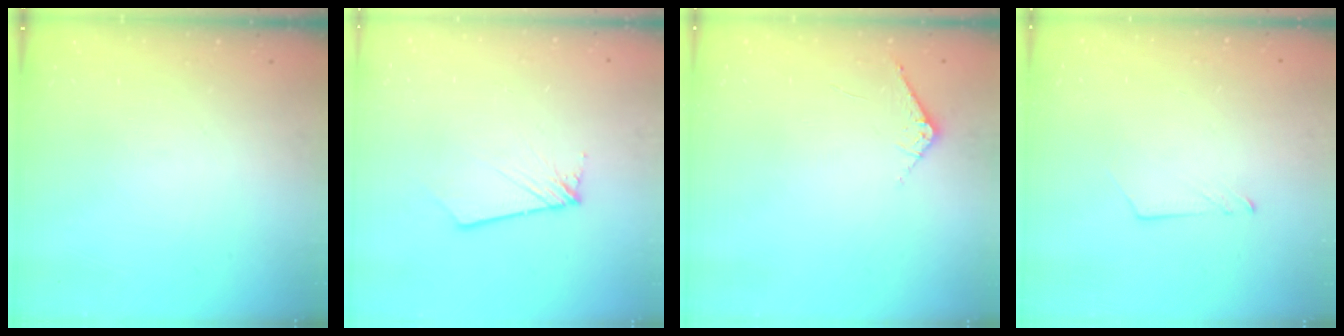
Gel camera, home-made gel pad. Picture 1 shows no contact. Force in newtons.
{"total": 2.8, "press": 2.8, "slide": 0.3}
{"total": 6.1, "press": 6.1, "slide": 0.5}
{"total": 1.2, "press": 1.2, "slide": 0.1}